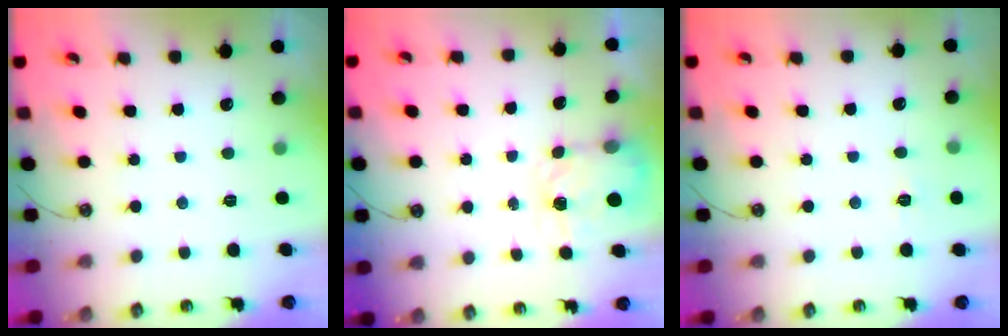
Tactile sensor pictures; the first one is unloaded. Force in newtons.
{"total": 3.9, "press": 3.9, "slide": 0.7}
{"total": 3.7, "press": 3.6, "slide": 0.5}